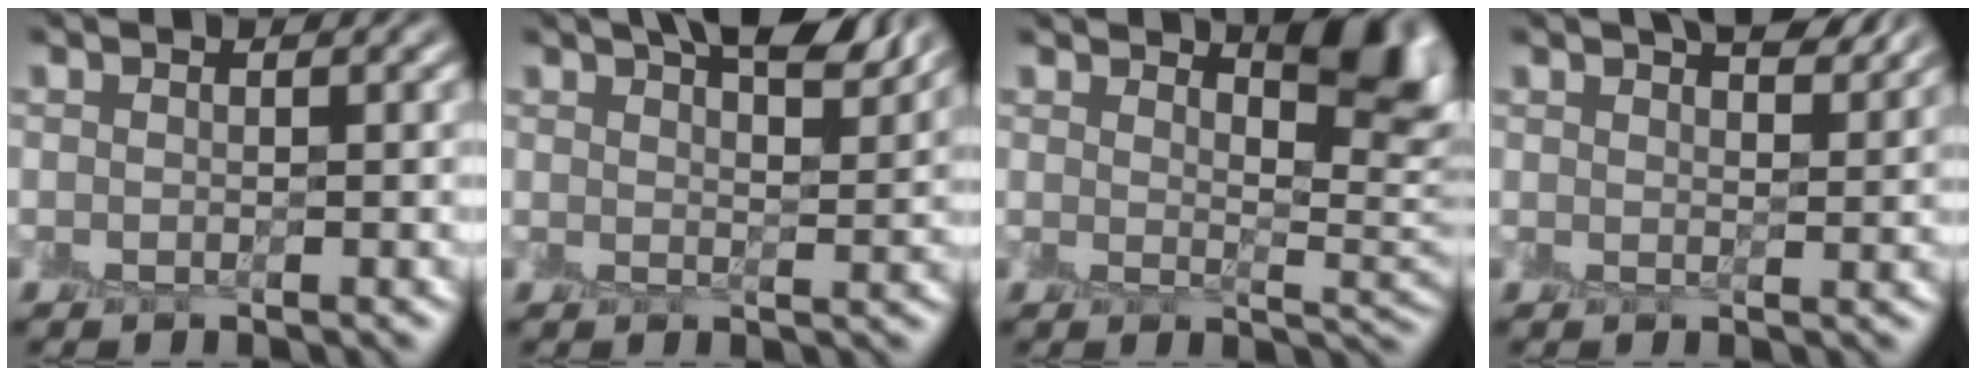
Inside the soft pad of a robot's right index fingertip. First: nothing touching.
{"total": 6.6, "force": [4.6, 1.8, 4.3], "torque": [-0.027, 0.025, 0.047]}
{"total": 6.7, "force": [3.6, 2.0, 5.2], "torque": [-0.042, 0.012, 0.056]}
{"total": 5.3, "force": [3.9, 1.7, 3.2], "torque": [-0.018, 0.022, 0.034]}